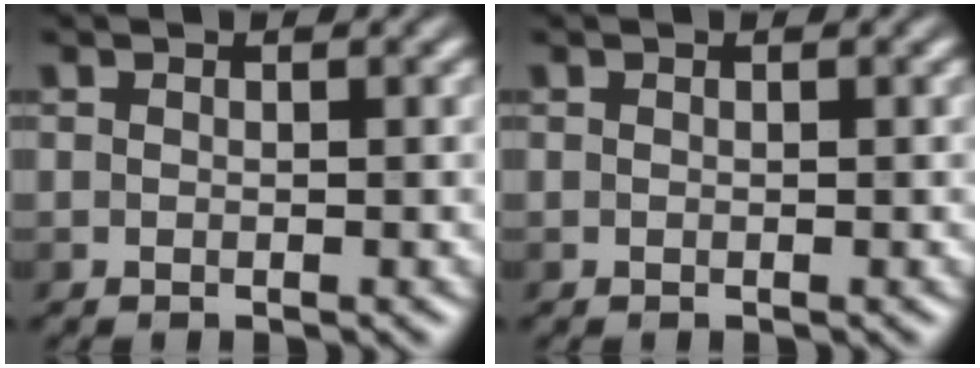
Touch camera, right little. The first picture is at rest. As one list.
[{"total": 0.0}]